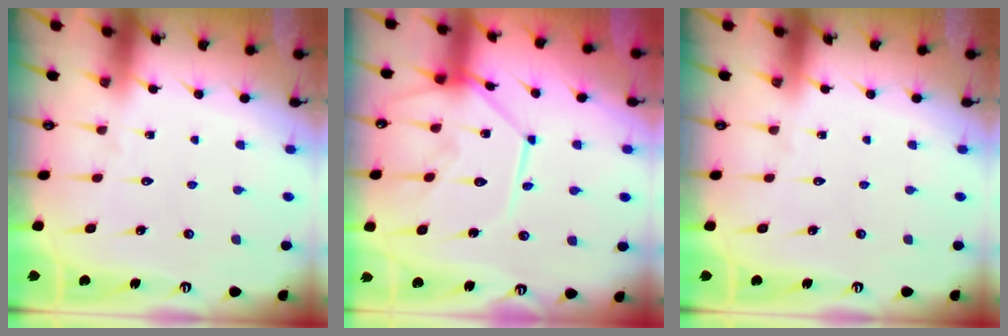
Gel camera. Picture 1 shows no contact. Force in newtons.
{"total": 15.5, "press": 15.4, "slide": 1.2}
{"total": 0.0}